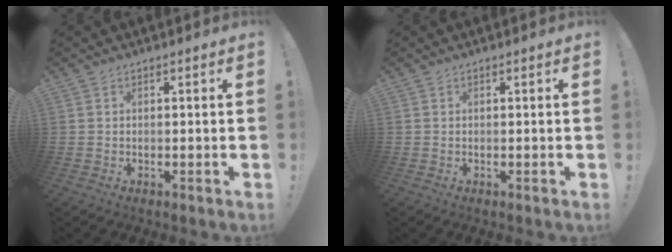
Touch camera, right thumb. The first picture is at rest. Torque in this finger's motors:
{"motor_torque": [0.01, 0.00, -0.07, 0.04, 0.02]}